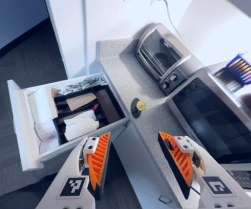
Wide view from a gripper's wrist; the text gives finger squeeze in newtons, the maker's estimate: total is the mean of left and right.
{"total": 0.0}